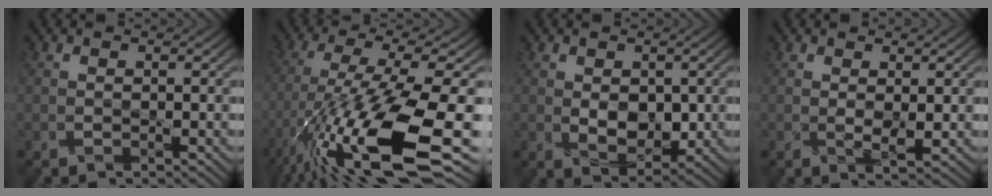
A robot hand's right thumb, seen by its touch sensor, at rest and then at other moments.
{"total": 16.7, "force": [-7.0, 4.2, 14.5], "torque": [-0.290, -0.018, -0.117]}
{"total": 4.2, "force": [0.3, 2.9, 3.1], "torque": [-0.057, -0.009, 0.011]}
{"total": 1.8, "force": [0.7, 0.7, 1.5], "torque": [-0.034, -0.007, 0.014]}